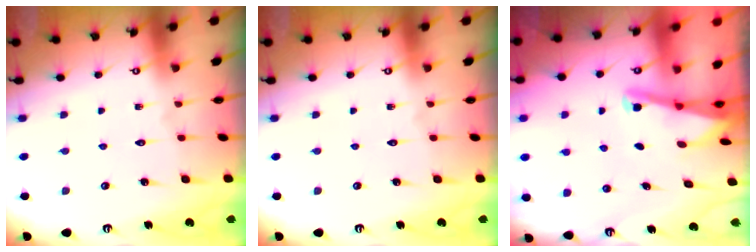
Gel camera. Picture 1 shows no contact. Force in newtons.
{"total": 0.0}
{"total": 2.3, "press": 2.2, "slide": 0.4}